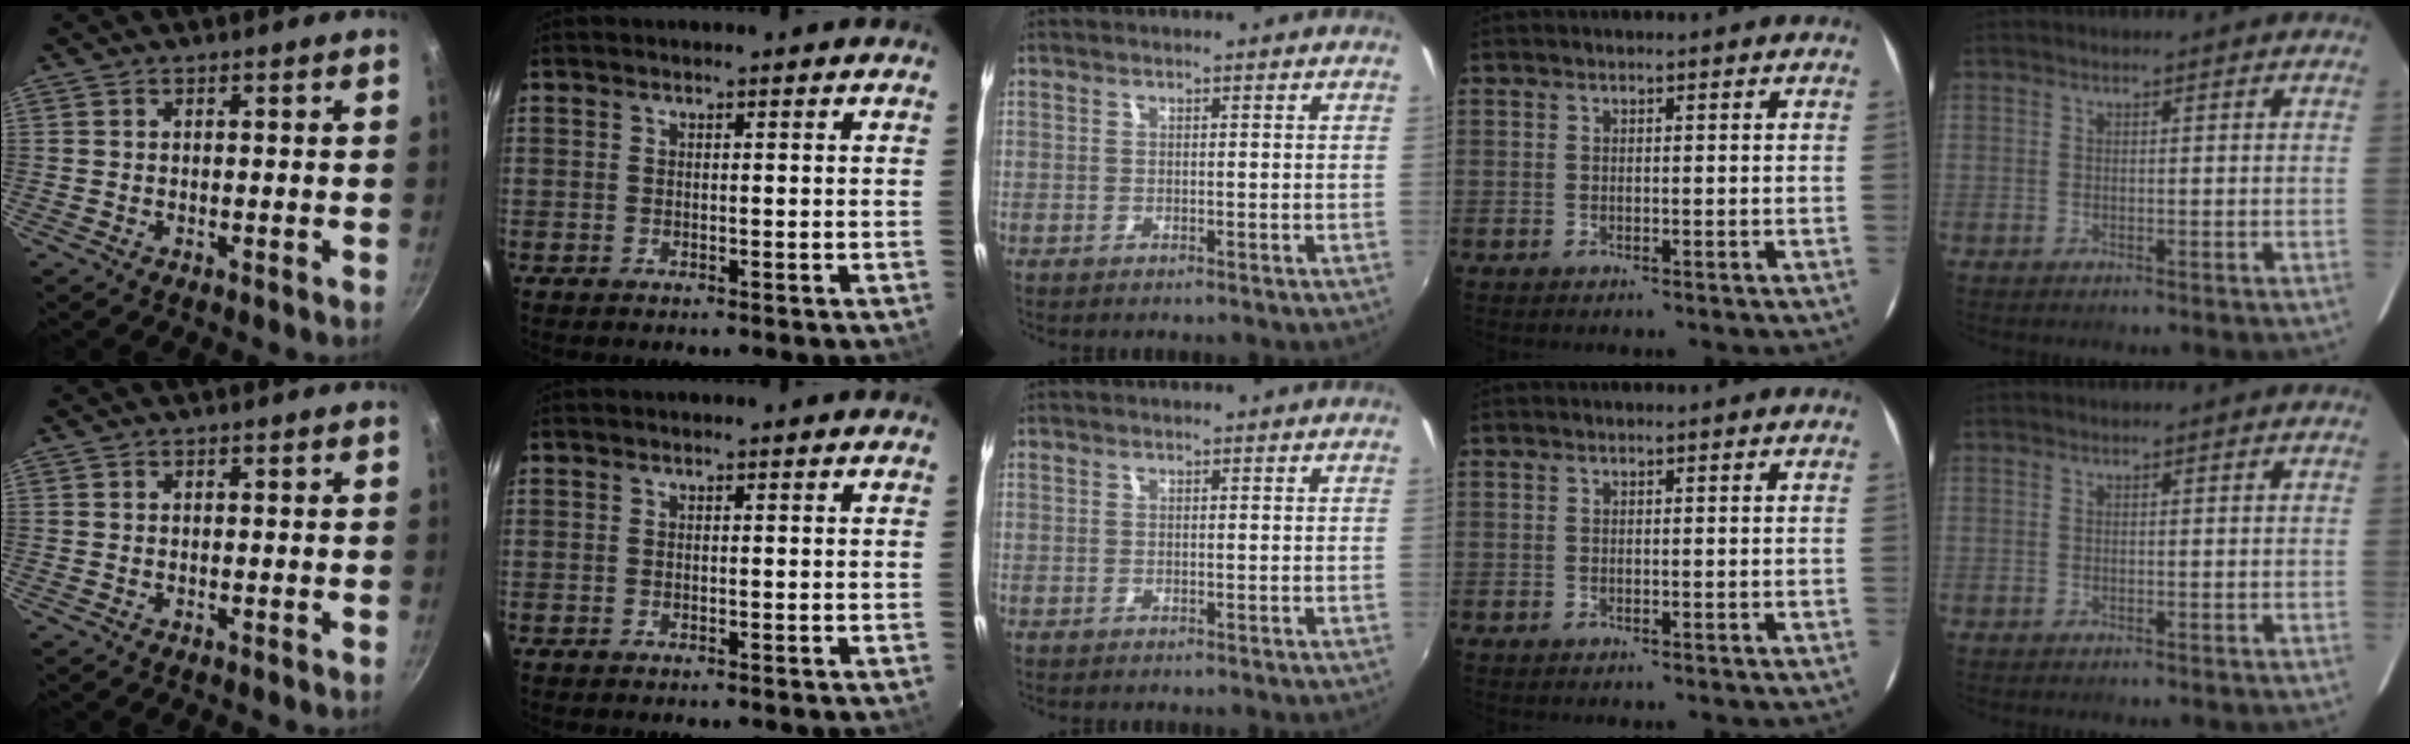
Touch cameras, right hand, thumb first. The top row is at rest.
{}